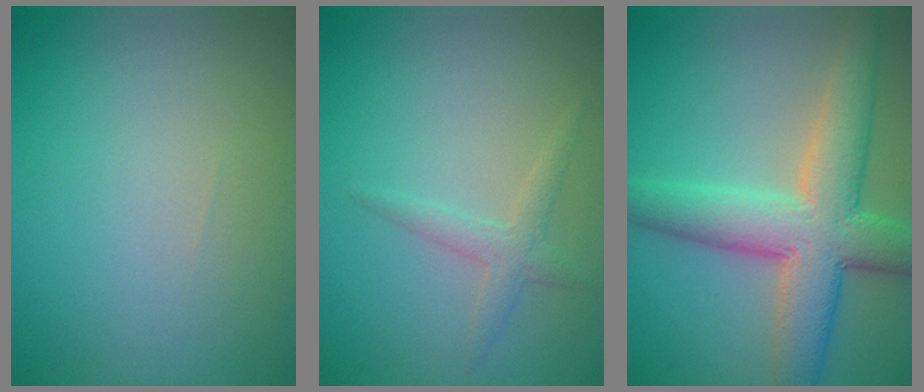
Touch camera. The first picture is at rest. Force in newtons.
{"total": 1.6, "press": 1.6, "slide": 0.0}
{"total": 7.9, "press": 7.9, "slide": 0.6}